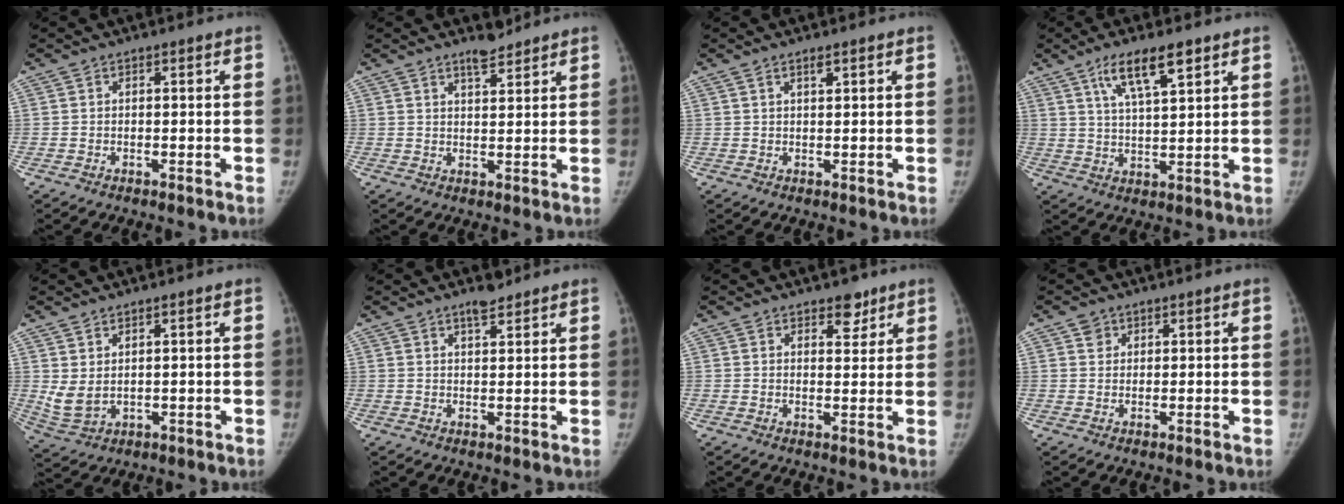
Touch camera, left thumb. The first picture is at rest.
{"total": 3.1, "force": [2.8, 0.9, 1.0], "torque": [-0.007, -0.024, 0.045]}
{"total": 1.2, "force": [0.8, 0.2, 0.9], "torque": [-0.011, 0.000, 0.014]}
{"total": 8.8, "force": [5.2, 2.2, 6.8], "torque": [-0.114, -0.021, 0.097]}
{"total": 4.6, "force": [1.2, 2.8, 3.5], "torque": [-0.071, -0.009, 0.035]}
{"total": 3.0, "force": [2.4, 0.9, 1.5], "torque": [-0.018, -0.018, 0.039]}
{"total": 3.7, "force": [2.6, 2.0, 1.6], "torque": [0.001, -0.017, 0.038]}
{"total": 1.9, "force": [1.0, 1.6, 0.3], "torque": [0.010, -0.004, 0.011]}